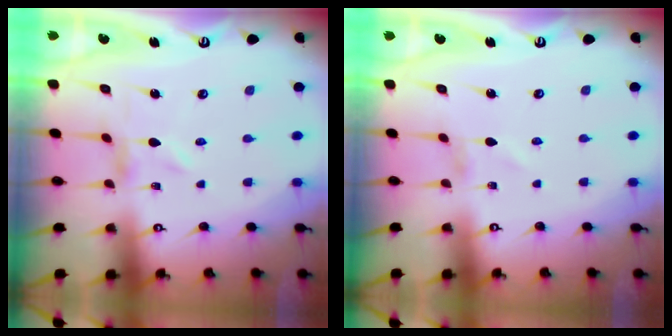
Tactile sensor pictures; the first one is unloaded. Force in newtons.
{"total": 1.0, "press": 1.0, "slide": 0.1}